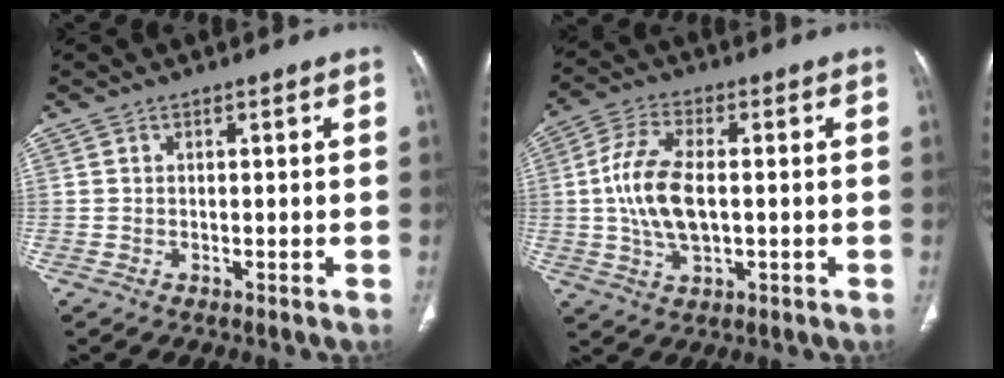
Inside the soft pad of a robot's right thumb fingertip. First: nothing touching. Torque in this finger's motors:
{"motor_torque": [-0.71, 1.22, 1.34, 0.25, 0.33]}